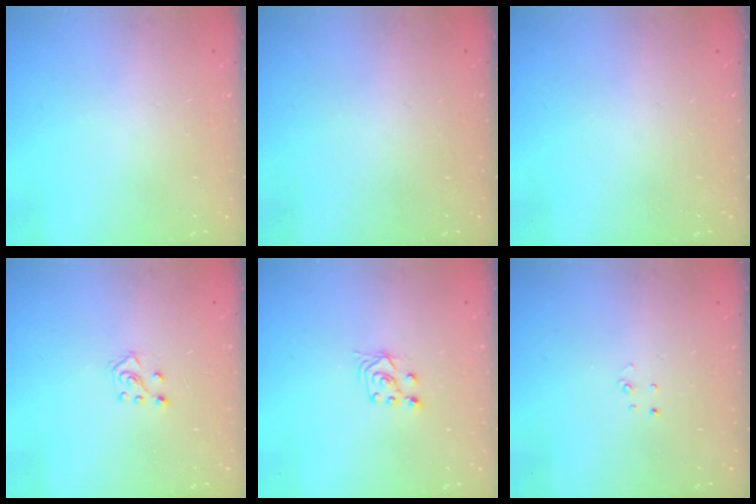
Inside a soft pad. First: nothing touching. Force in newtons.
{"total": 0.0}
{"total": 0.0}
{"total": 4.9, "press": 4.8, "slide": 0.8}
{"total": 3.0, "press": 2.8, "slide": 0.9}
{"total": 2.7, "press": 2.7, "slide": 0.3}